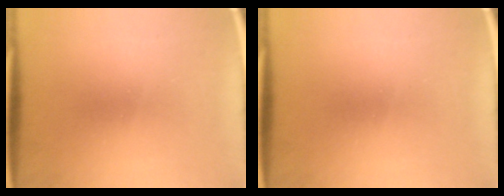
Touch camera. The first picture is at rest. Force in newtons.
{"total": 0.0}